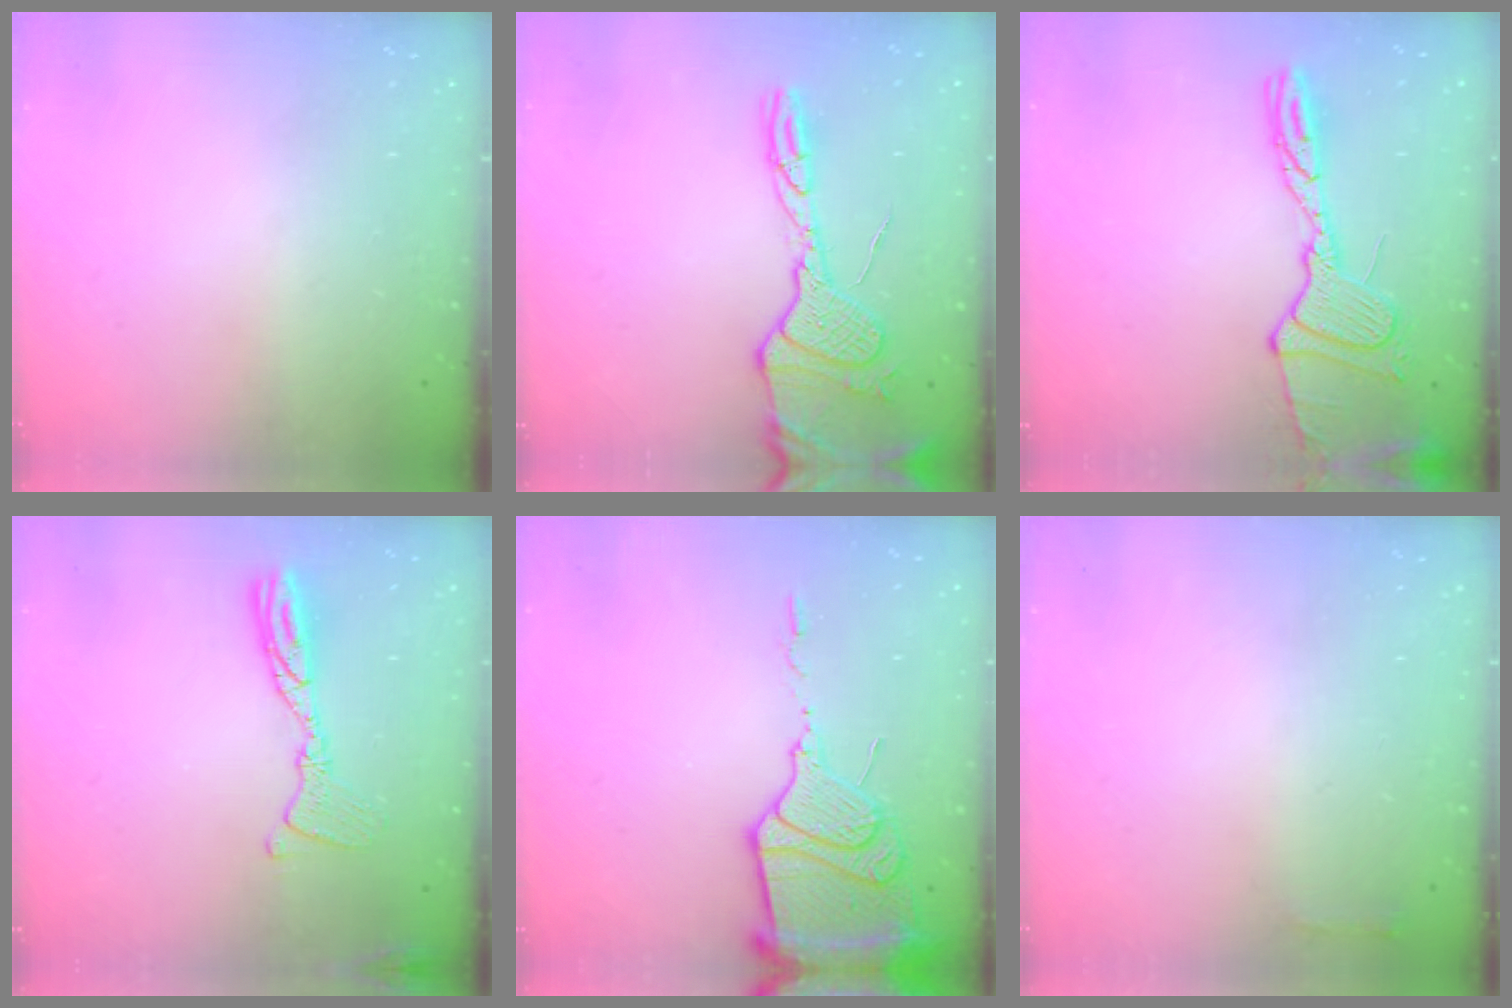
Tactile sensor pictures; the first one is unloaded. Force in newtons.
{"total": 16.0, "press": 15.9, "slide": 1.6}
{"total": 17.1, "press": 17.1, "slide": 1.5}
{"total": 12.4, "press": 12.4, "slide": 1.1}
{"total": 16.9, "press": 16.8, "slide": 1.8}
{"total": 2.3, "press": 2.3, "slide": 0.5}